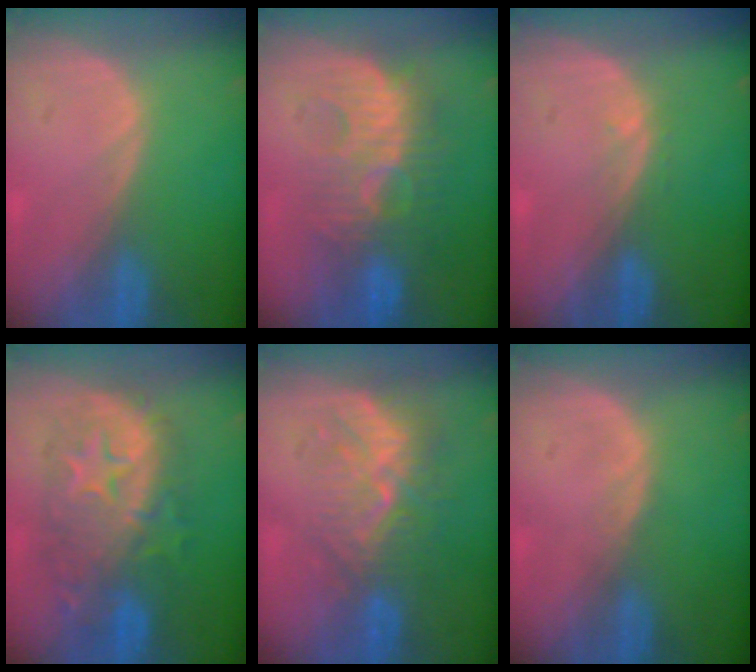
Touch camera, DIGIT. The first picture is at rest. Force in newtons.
{"total": 9.0, "press": 8.8, "slide": 1.7}
{"total": 0.7, "press": 0.7, "slide": 0.2}
{"total": 10.3, "press": 10.2, "slide": 0.7}
{"total": 8.7, "press": 8.2, "slide": 3.2}
{"total": 0.7, "press": 0.6, "slide": 0.2}